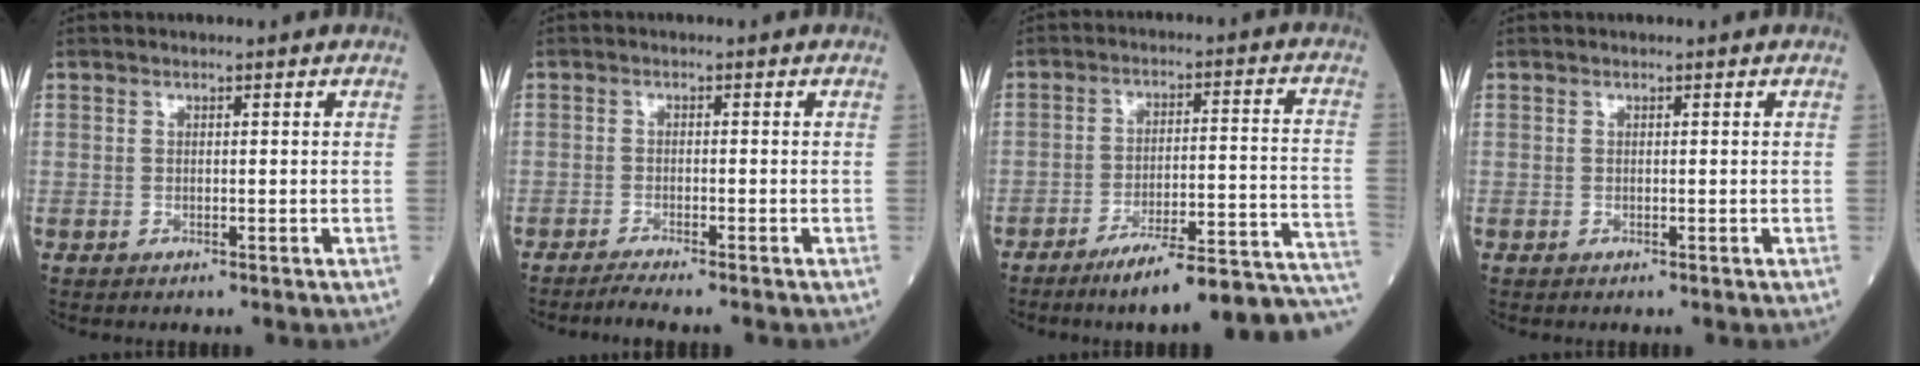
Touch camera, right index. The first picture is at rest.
{"total": 2.7, "force": [-2.4, -0.7, 1.0], "torque": [-0.023, -0.005, -0.043]}
{"total": 17.8, "force": [-14.9, 0.6, 9.7], "torque": [-0.078, 0.031, -0.209]}
{"total": 0.0}